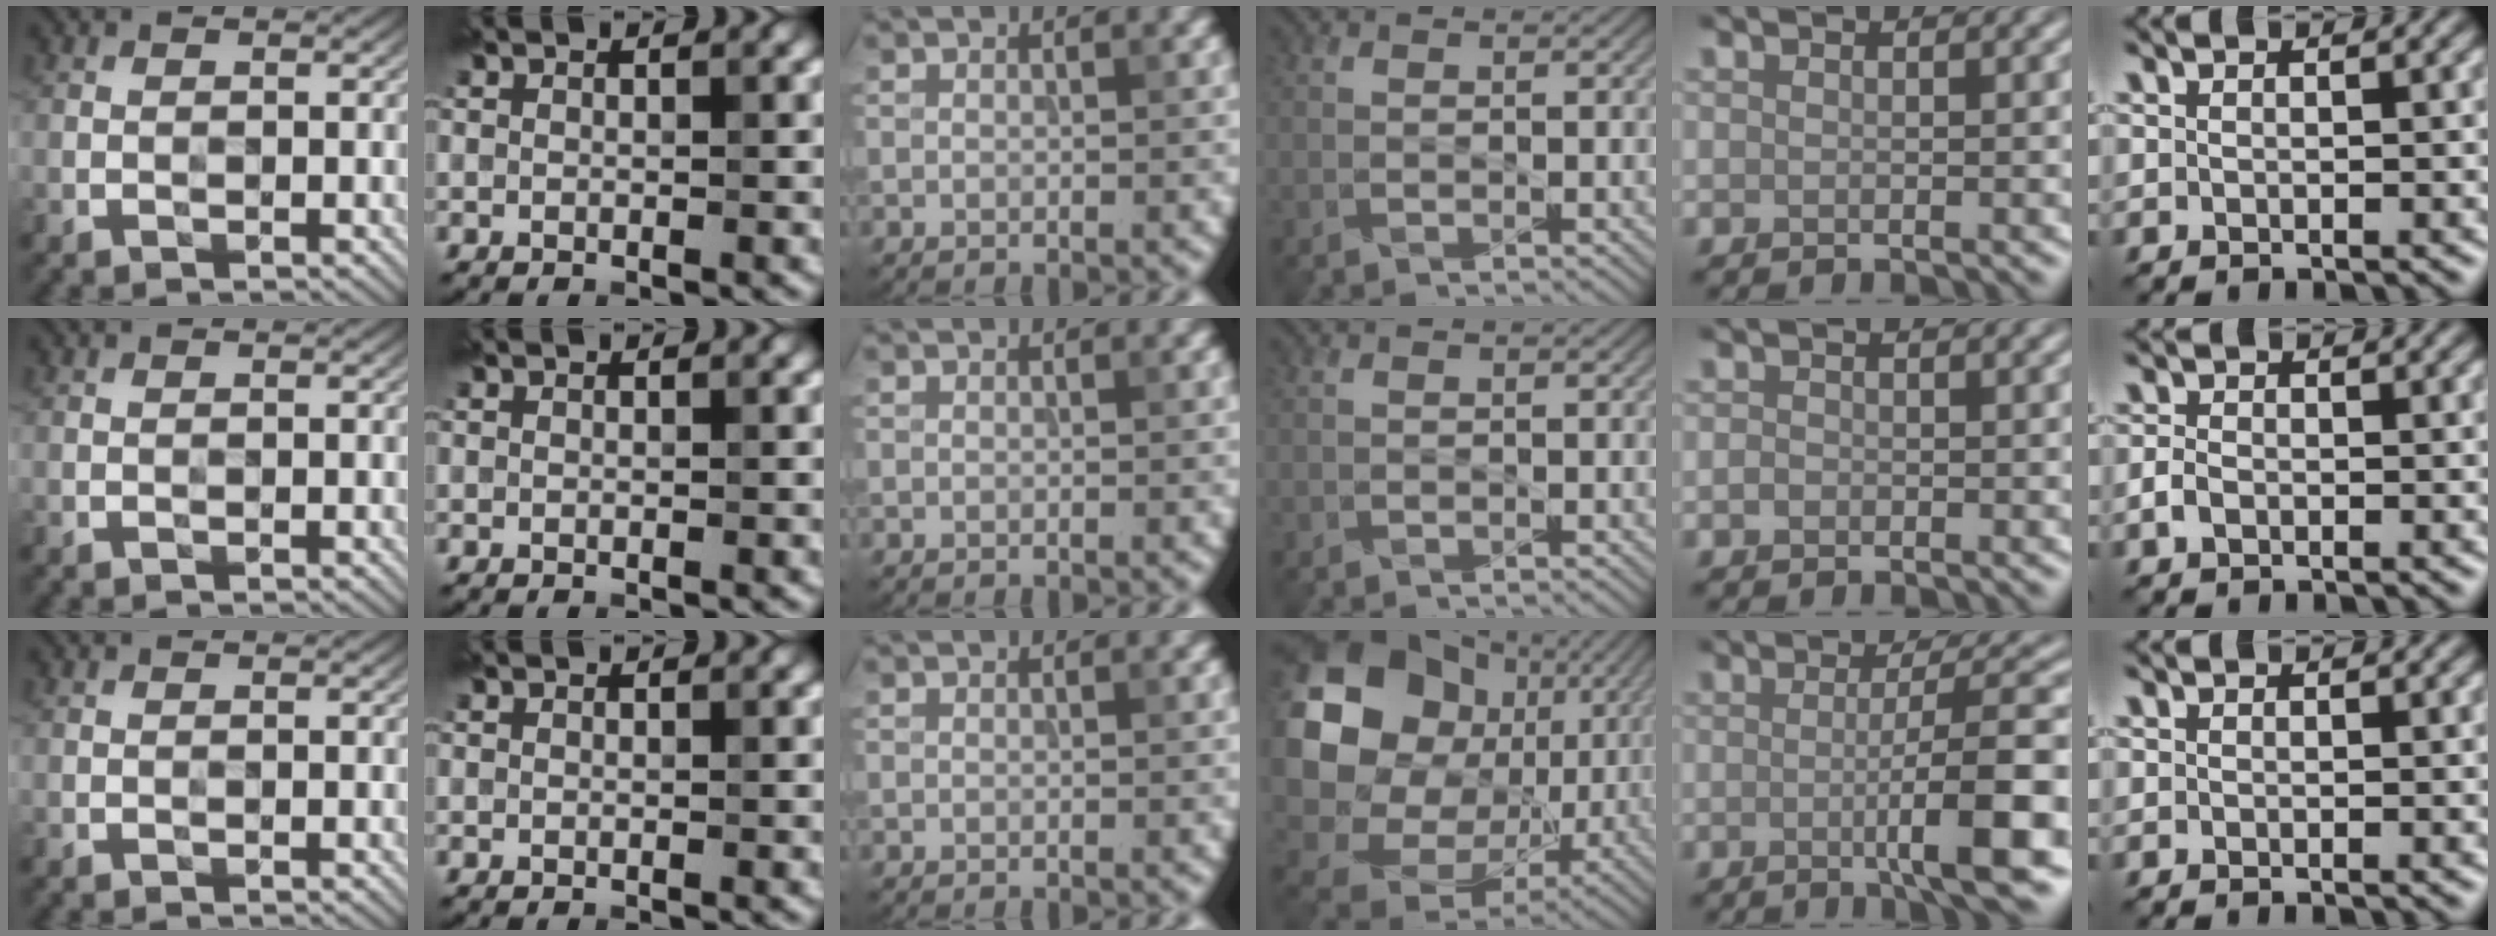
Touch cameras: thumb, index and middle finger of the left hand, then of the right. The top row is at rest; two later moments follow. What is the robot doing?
{"motion": "wipe", "object": "compact mirror"}